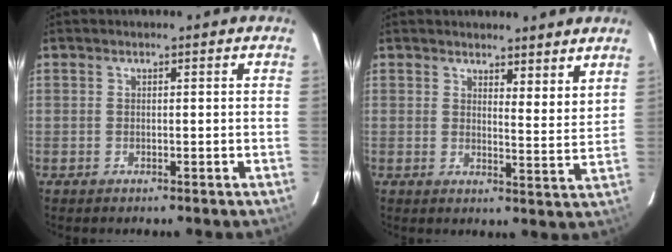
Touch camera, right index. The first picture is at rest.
{"total": 5.4, "force": [4.8, 1.1, 2.4], "torque": [-0.029, -0.024, 0.057]}